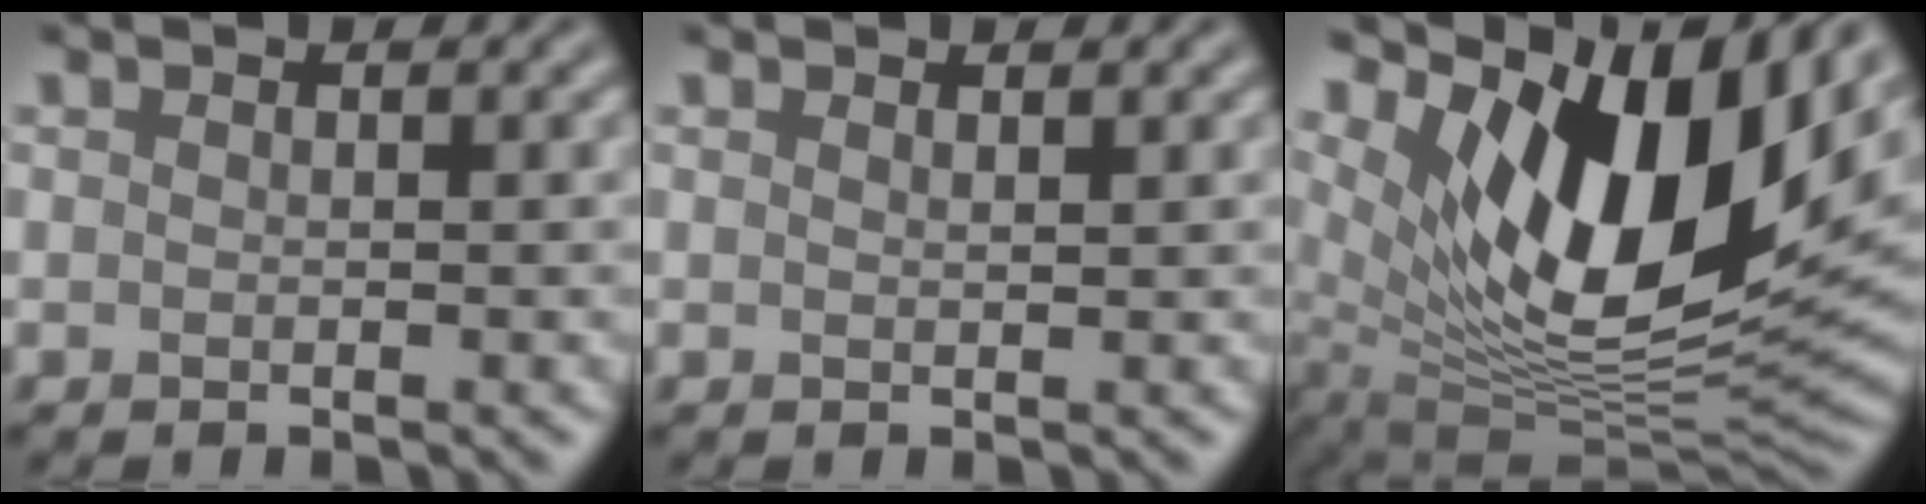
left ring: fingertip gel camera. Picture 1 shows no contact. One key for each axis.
{"total": 0.6, "fx": 0.6, "fy": 0.1, "fz": 0.3, "tx": 0.000, "ty": 0.000, "tz": 0.011}
{"total": 15.0, "fx": 6.2, "fy": 6.4, "fz": 12.0, "tx": -0.196, "ty": -0.012, "tz": 0.115}